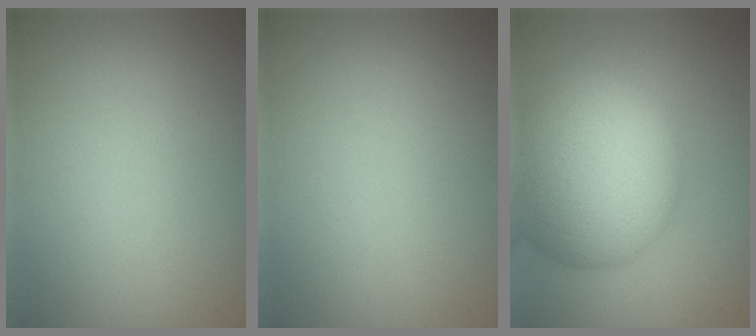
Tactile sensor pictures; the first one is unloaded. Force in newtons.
{"total": 0.0}
{"total": 13.3, "press": 13.3, "slide": 0.7}